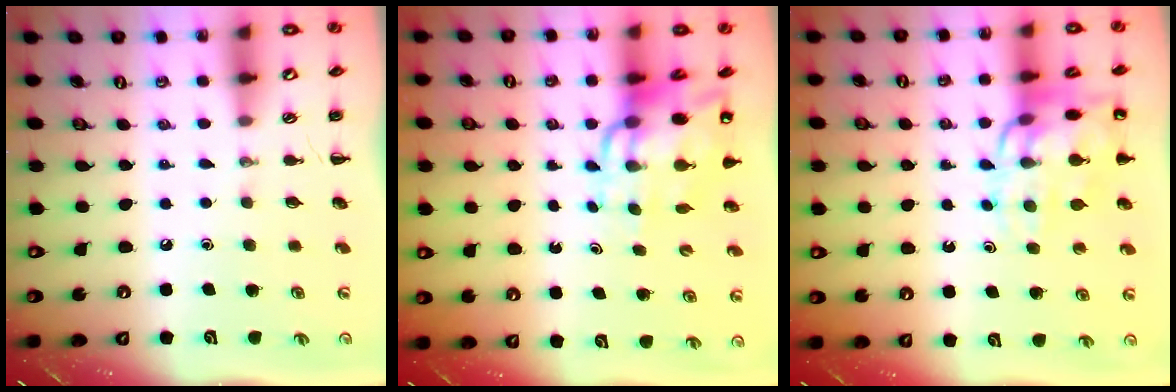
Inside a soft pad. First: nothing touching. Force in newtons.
{"total": 13.4, "press": 12.8, "slide": 4.1}
{"total": 14.8, "press": 14.6, "slide": 2.0}